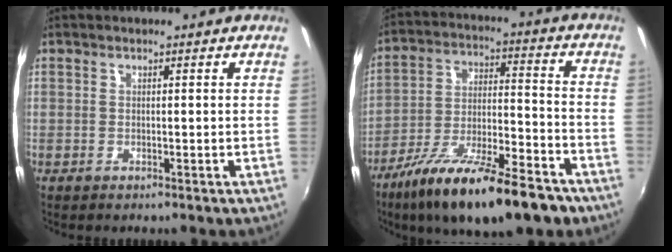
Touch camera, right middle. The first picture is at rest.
{"total": 21.6, "force": [-14.9, 5.9, 14.4], "torque": [-0.253, -0.038, -0.238]}